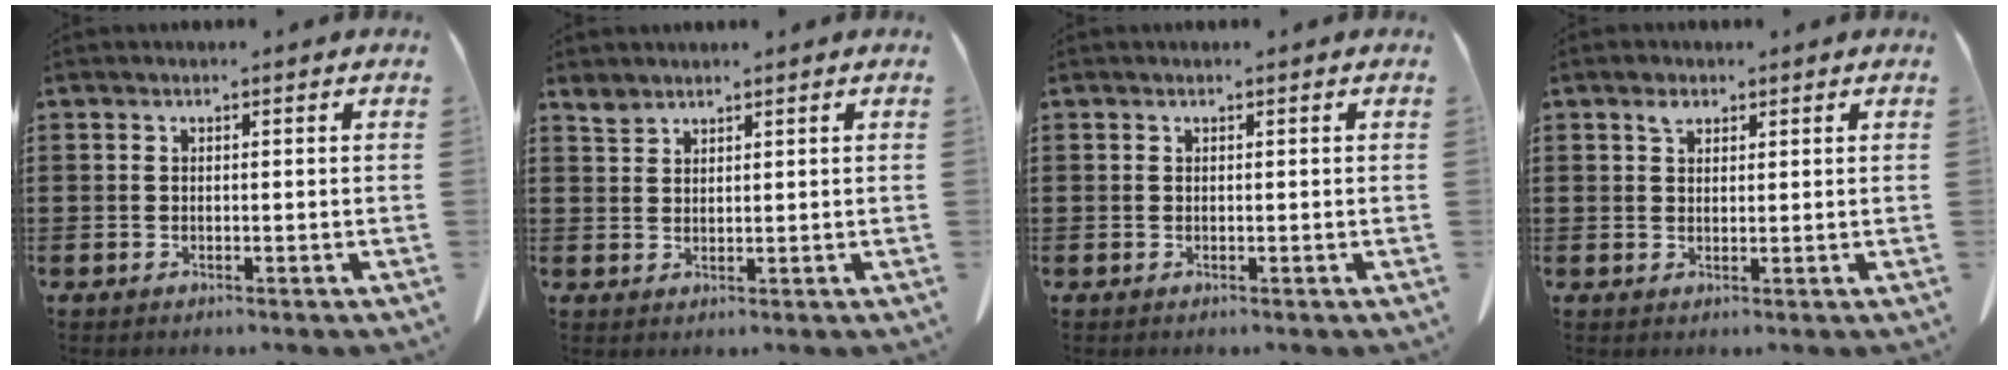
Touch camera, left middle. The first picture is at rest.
{"total": 2.0, "force": [1.8, 0.6, 0.5], "torque": [-0.015, -0.002, 0.037]}
{"total": 0.0}
{"total": 1.8, "force": [1.2, 1.0, 0.9], "torque": [-0.013, -0.002, 0.021]}